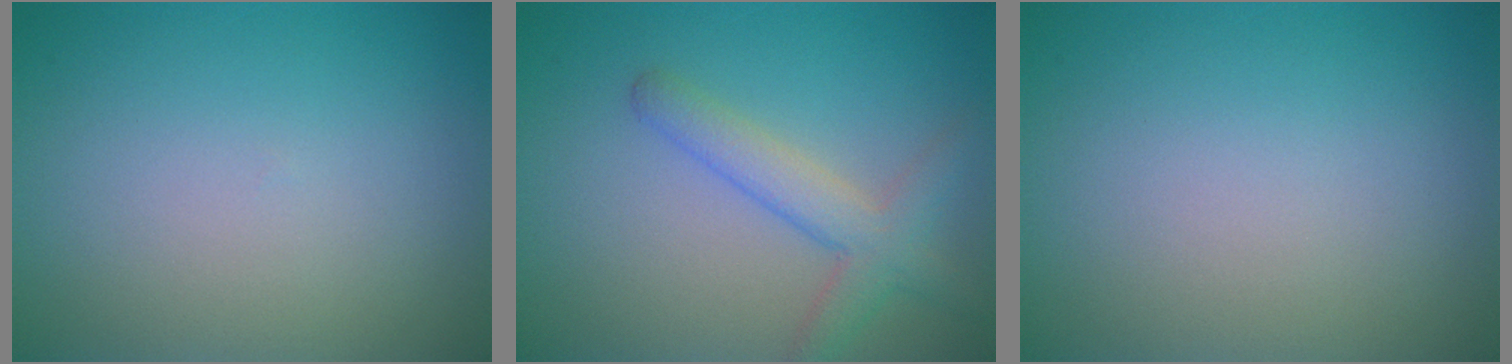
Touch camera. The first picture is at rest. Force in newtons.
{"total": 3.5, "press": 3.5, "slide": 0.2}
{"total": 0.0}